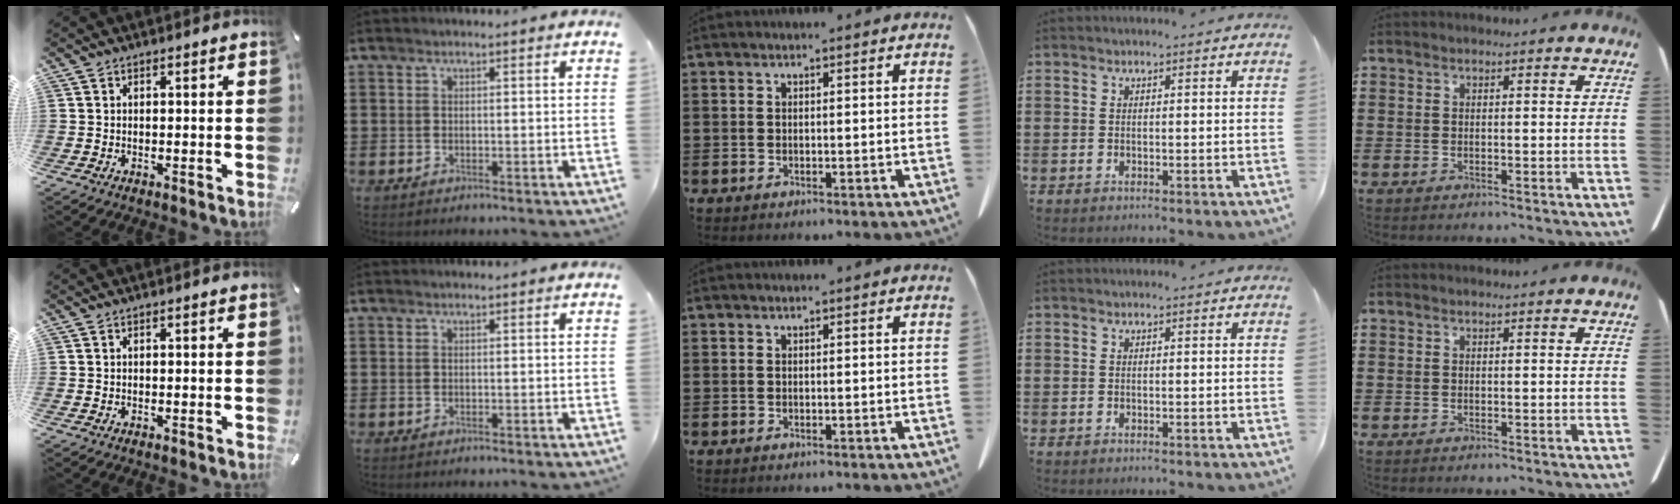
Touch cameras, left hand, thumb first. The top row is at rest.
{}